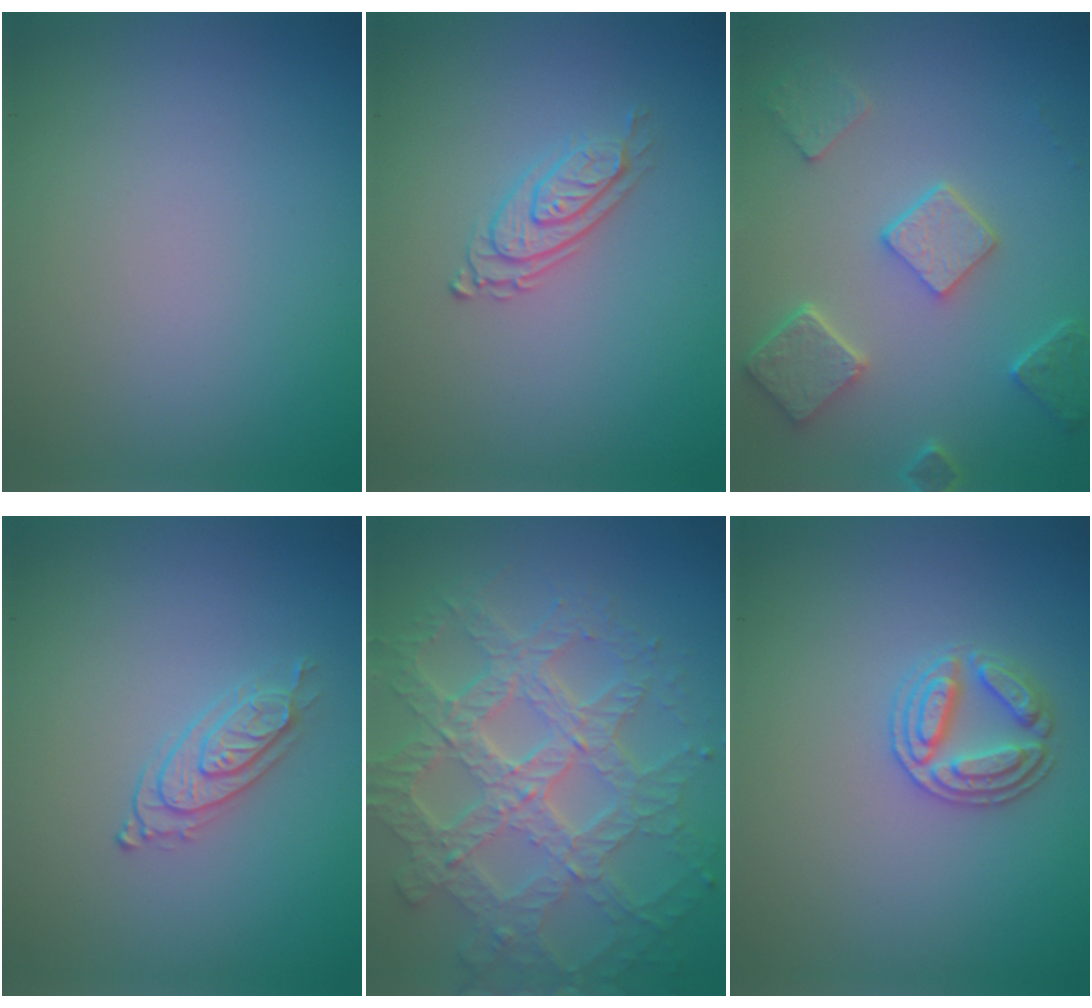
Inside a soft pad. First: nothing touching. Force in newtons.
{"total": 2.7, "press": 2.0, "slide": 1.8}
{"total": 4.9, "press": 4.0, "slide": 2.9}
{"total": 2.3, "press": 2.1, "slide": 0.9}
{"total": 8.1, "press": 5.9, "slide": 5.6}
{"total": 2.8, "press": 2.8, "slide": 0.2}